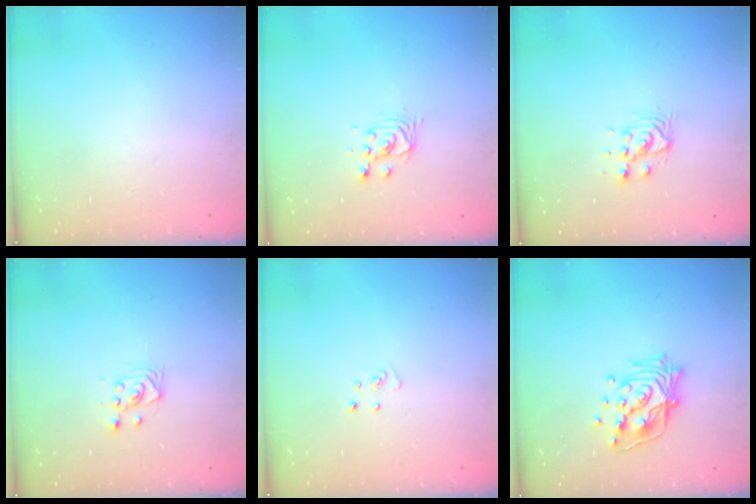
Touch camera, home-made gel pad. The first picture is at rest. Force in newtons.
{"total": 3.1, "press": 3.1, "slide": 0.2}
{"total": 6.4, "press": 6.4, "slide": 0.2}
{"total": 4.2, "press": 3.9, "slide": 1.7}
{"total": 3.0, "press": 3.0, "slide": 0.3}
{"total": 15.9, "press": 15.9, "slide": 1.3}